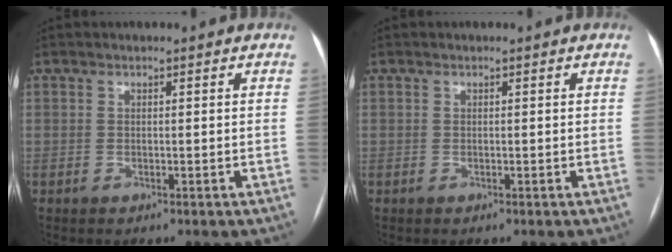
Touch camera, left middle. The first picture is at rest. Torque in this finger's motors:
{"motor_torque": [0.20, -0.26, 0.04, 0.02]}